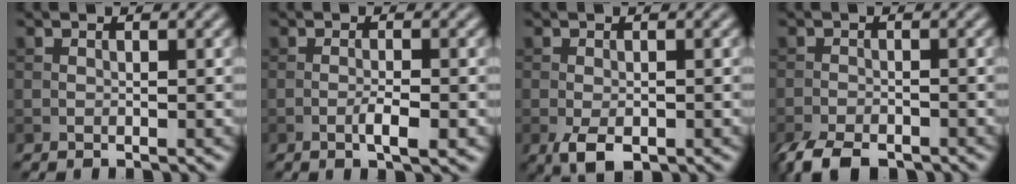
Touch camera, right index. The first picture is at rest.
{"total": 2.4, "force": [-0.9, 0.4, 2.2], "torque": [-0.037, 0.003, -0.017]}
{"total": 3.0, "force": [-1.4, 1.4, 2.3], "torque": [-0.046, -0.009, -0.023]}
{"total": 4.9, "force": [-3.8, 1.8, 2.4], "torque": [-0.037, -0.010, -0.075]}